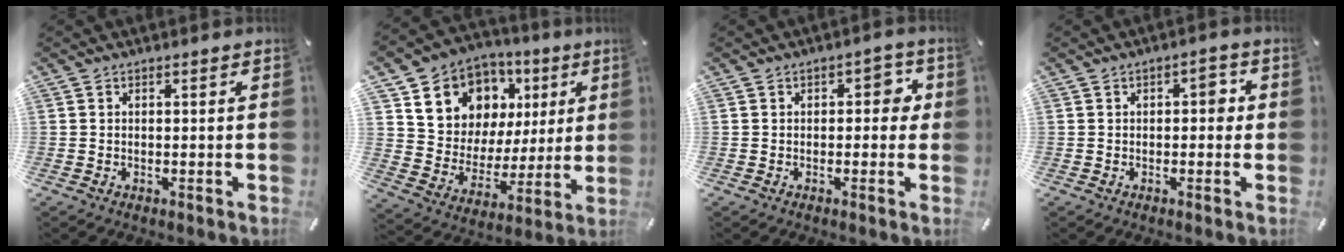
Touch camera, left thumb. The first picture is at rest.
{"total": 12.2, "force": [6.3, 10.3, 2.2], "torque": [-0.052, -0.054, 0.127]}
{"total": 3.8, "force": [0.2, 2.5, 2.9], "torque": [-0.034, 0.005, -0.007]}
{"total": 3.2, "force": [0.1, 1.9, 2.6], "torque": [-0.027, 0.004, -0.009]}